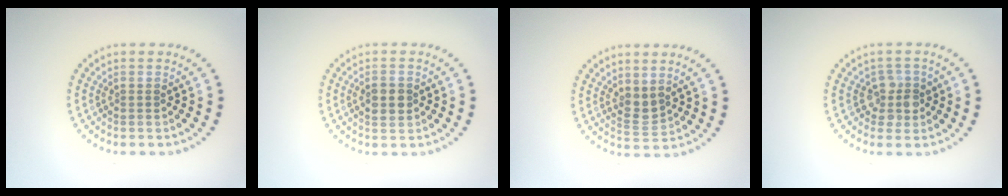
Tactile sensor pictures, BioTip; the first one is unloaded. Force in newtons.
{"total": 2.6, "press": 2.6, "slide": 0.0}
{"total": 1.8, "press": 1.6, "slide": 1.0}
{"total": 2.3, "press": 2.0, "slide": 1.1}